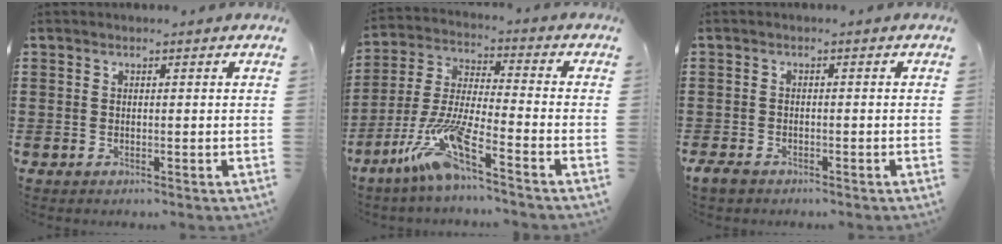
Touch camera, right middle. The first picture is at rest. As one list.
[{"total": 10.6, "force": [-7.2, 0.4, 7.7], "torque": [-0.184, -0.021, -0.150]}, {"total": 1.8, "force": [-1.4, 0.8, 0.8], "torque": [-0.031, -0.004, -0.033]}]